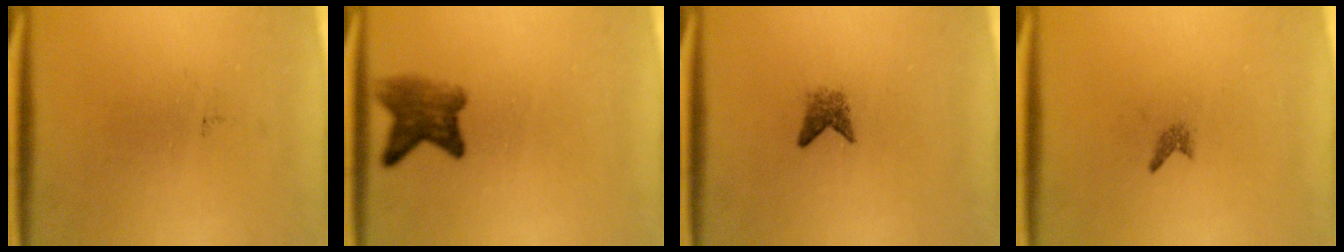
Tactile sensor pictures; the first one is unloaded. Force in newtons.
{"total": 4.2}
{"total": 1.6}
{"total": 0.7}